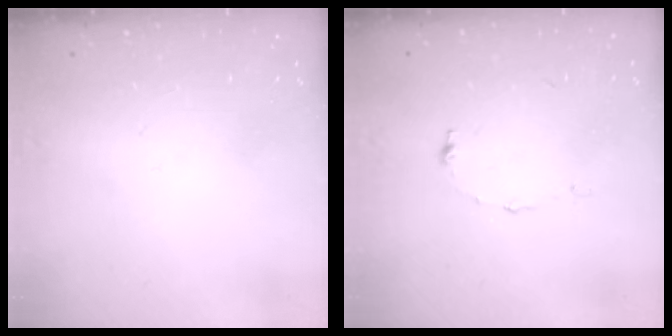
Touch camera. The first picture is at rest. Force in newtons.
{"total": 6.0, "press": 6.0, "slide": 0.5}